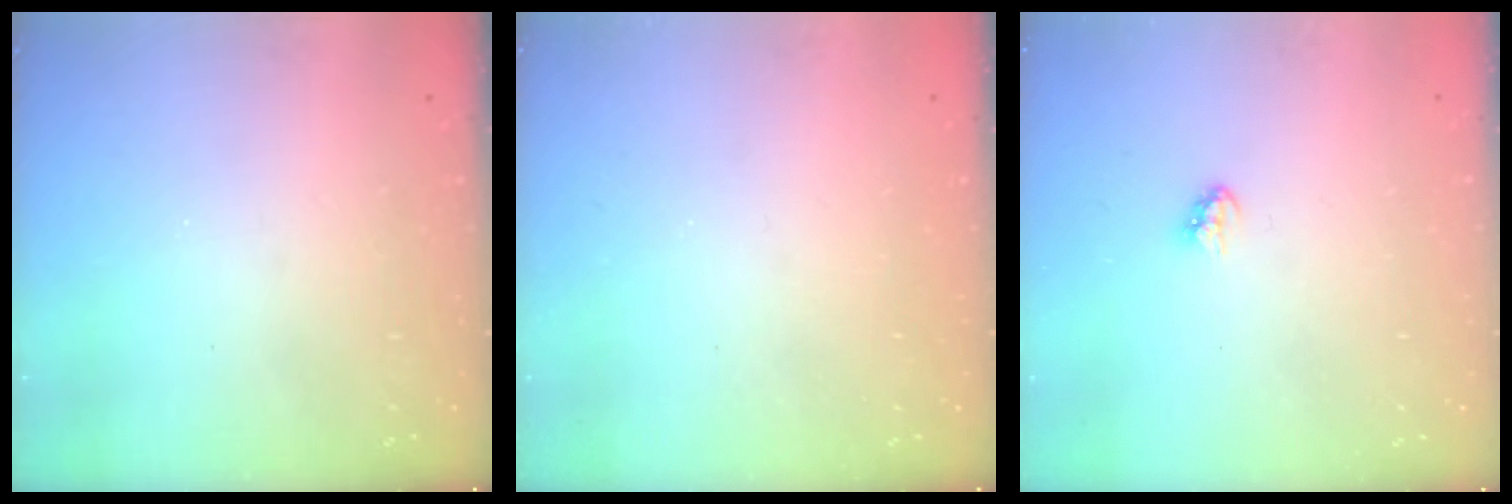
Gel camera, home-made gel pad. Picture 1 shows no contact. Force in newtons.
{"total": 0.0}
{"total": 2.9, "press": 2.9, "slide": 0.2}